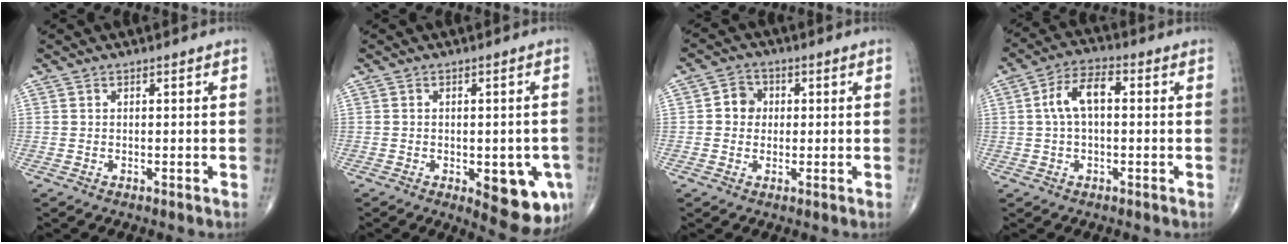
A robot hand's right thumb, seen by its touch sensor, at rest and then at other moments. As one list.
[{"total": 11.1, "force": [-3.7, 4.7, 9.3], "torque": [-0.087, -0.002, -0.034]}, {"total": 4.2, "force": [0.3, 3.8, 1.8], "torque": [-0.008, 0.008, -0.003]}, {"total": 7.4, "force": [0.7, 3.8, 6.4], "torque": [-0.122, 0.025, 0.004]}]